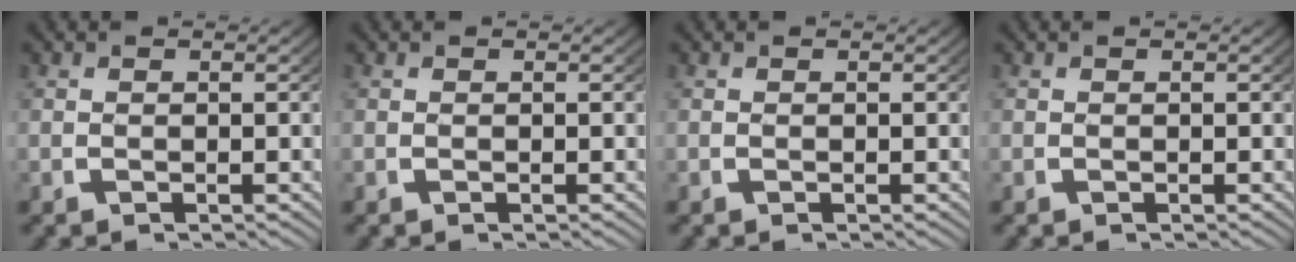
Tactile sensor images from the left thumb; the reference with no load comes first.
{"total": 0.0}
{"total": 0.0}
{"total": 0.0}